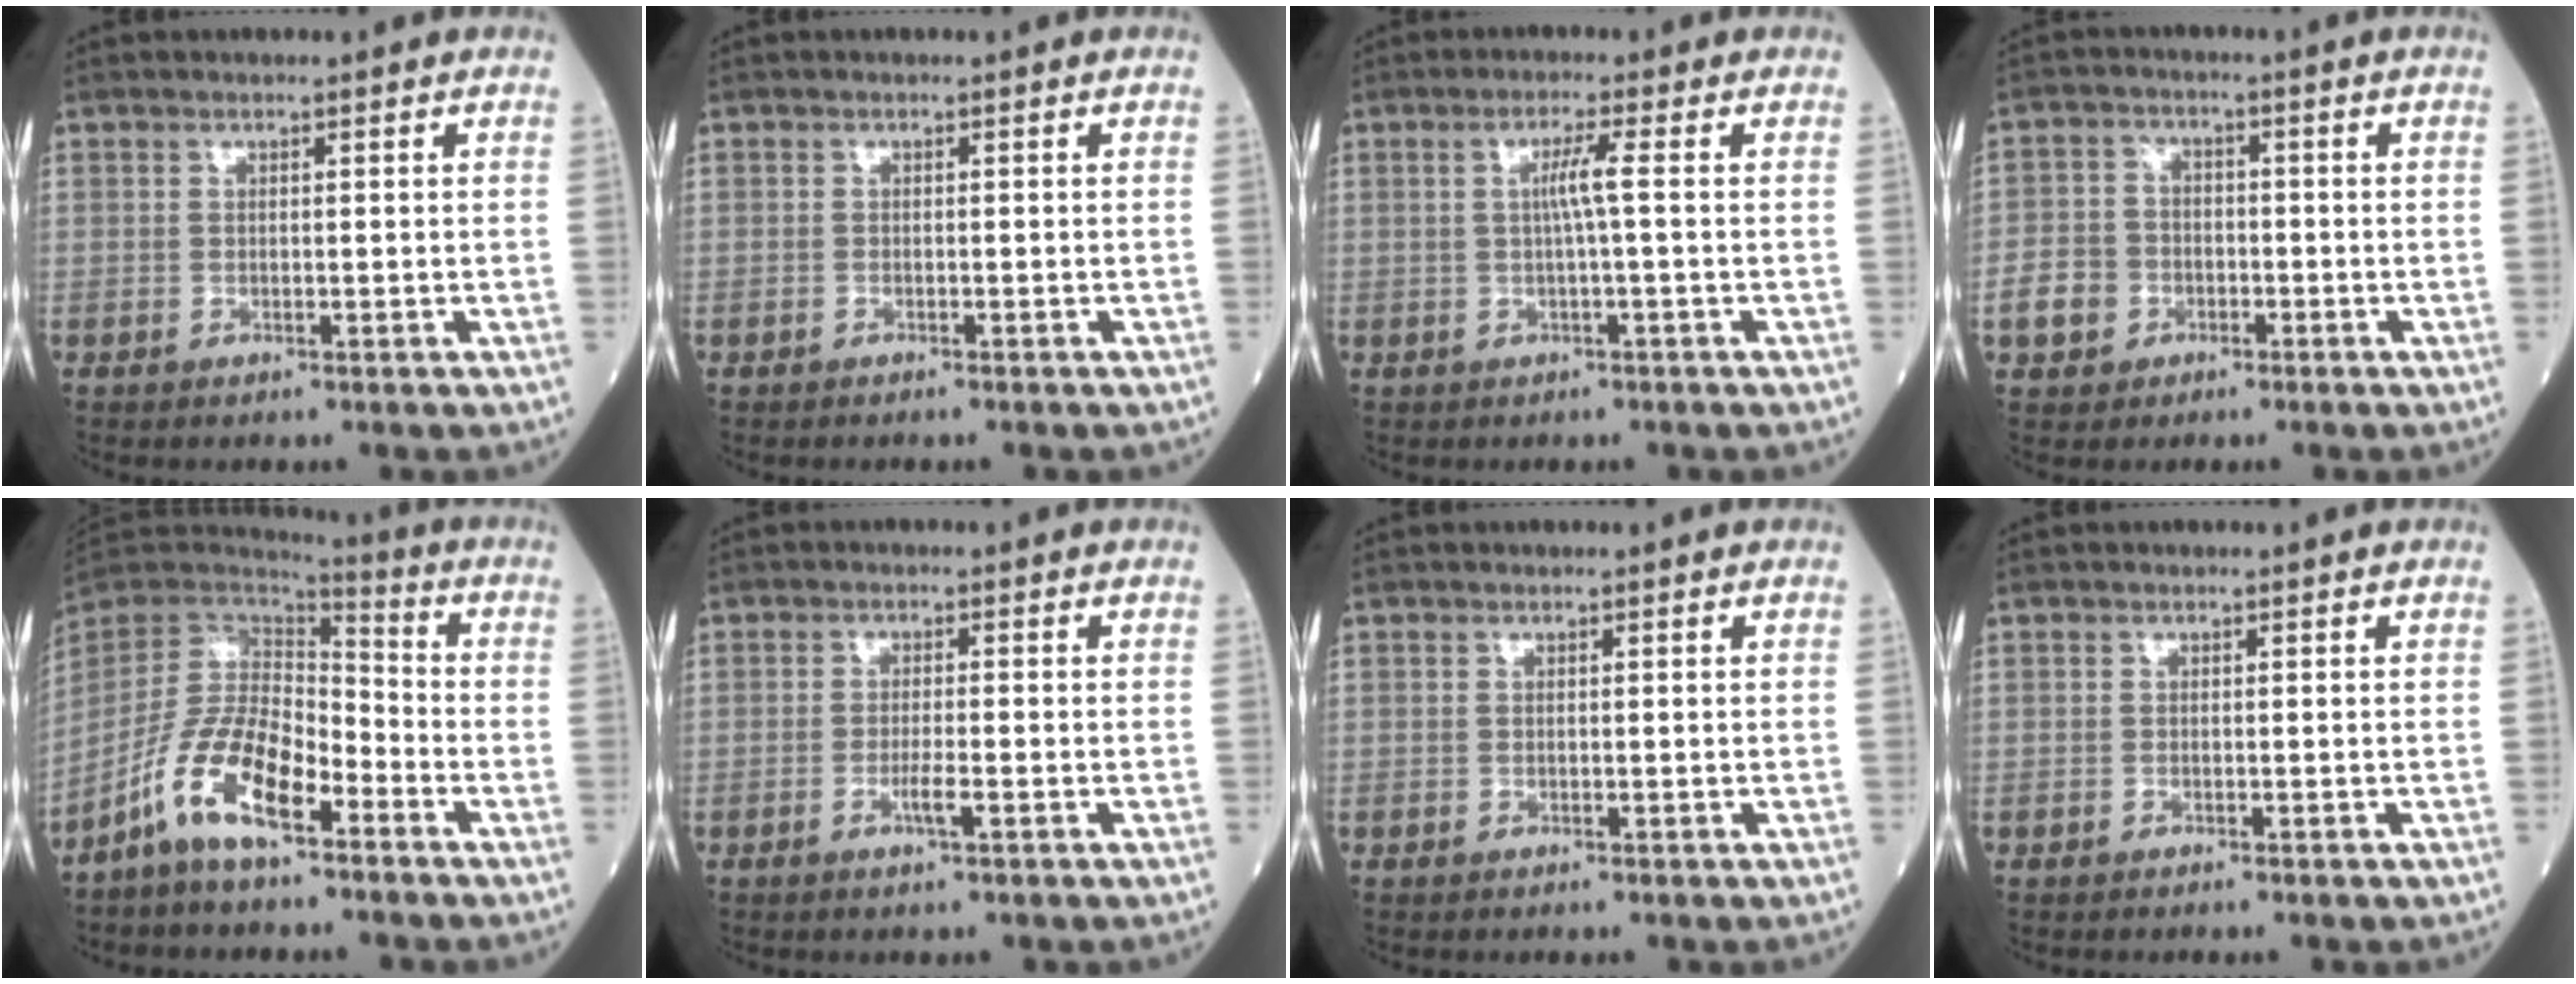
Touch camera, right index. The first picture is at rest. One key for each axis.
{"total": 1.0, "fx": -0.9, "fy": 0.2, "fz": 0.4, "tx": -0.009, "ty": -0.001, "tz": -0.011}
{"total": 2.9, "fx": 0.3, "fy": -0.7, "fz": 2.7, "tx": -0.052, "ty": 0.004, "tz": 0.007}
{"total": 5.6, "fx": -2.3, "fy": 4.8, "fz": 1.9, "tx": -0.046, "ty": 0.015, "tz": -0.037}
{"total": 12.0, "fx": -6.4, "fy": 4.5, "fz": 9.1, "tx": -0.188, "ty": 0.006, "tz": -0.124}
{"total": 2.1, "fx": -0.8, "fy": 0.0, "fz": 2.0, "tx": -0.036, "ty": -0.002, "tz": -0.014}
{"total": 0.0}
{"total": 0.0}